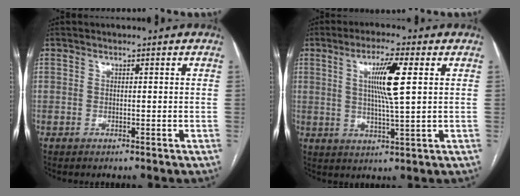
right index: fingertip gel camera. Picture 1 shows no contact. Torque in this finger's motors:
{"motor_torque": [0.87, 0.69, 0.23, 0.10]}